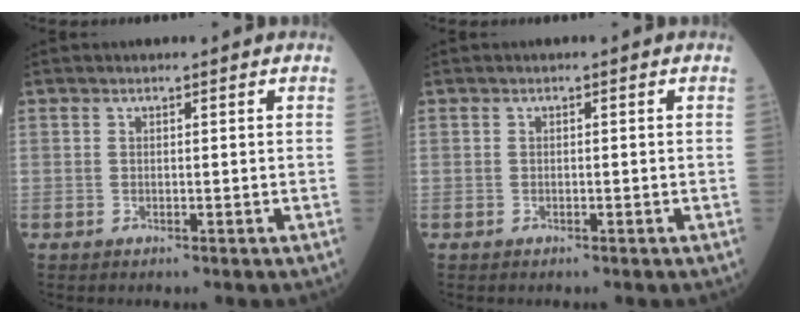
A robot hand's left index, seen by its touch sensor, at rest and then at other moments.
{"total": 0.0}